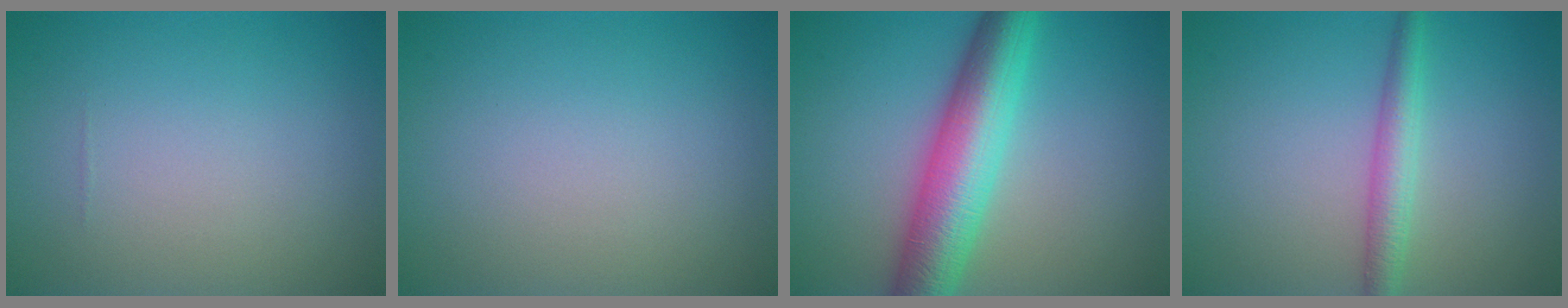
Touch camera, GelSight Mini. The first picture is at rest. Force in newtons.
{"total": 0.0}
{"total": 8.1, "press": 8.1, "slide": 0.1}
{"total": 2.8, "press": 2.8, "slide": 0.1}